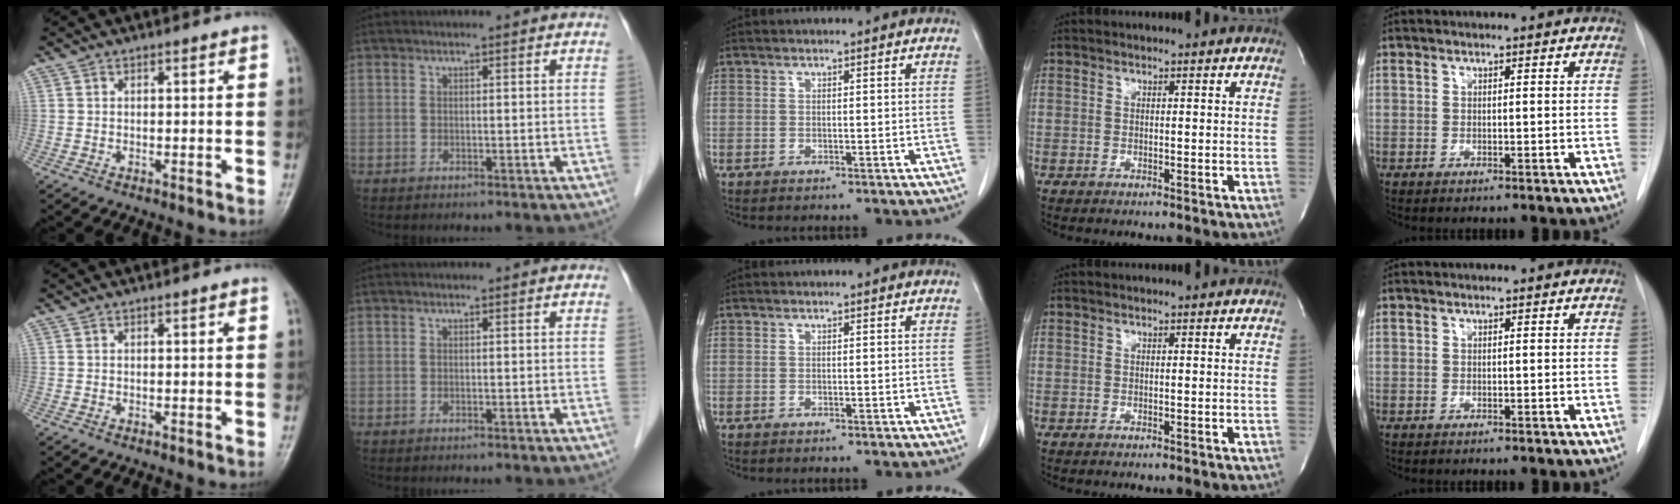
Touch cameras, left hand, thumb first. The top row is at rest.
{}